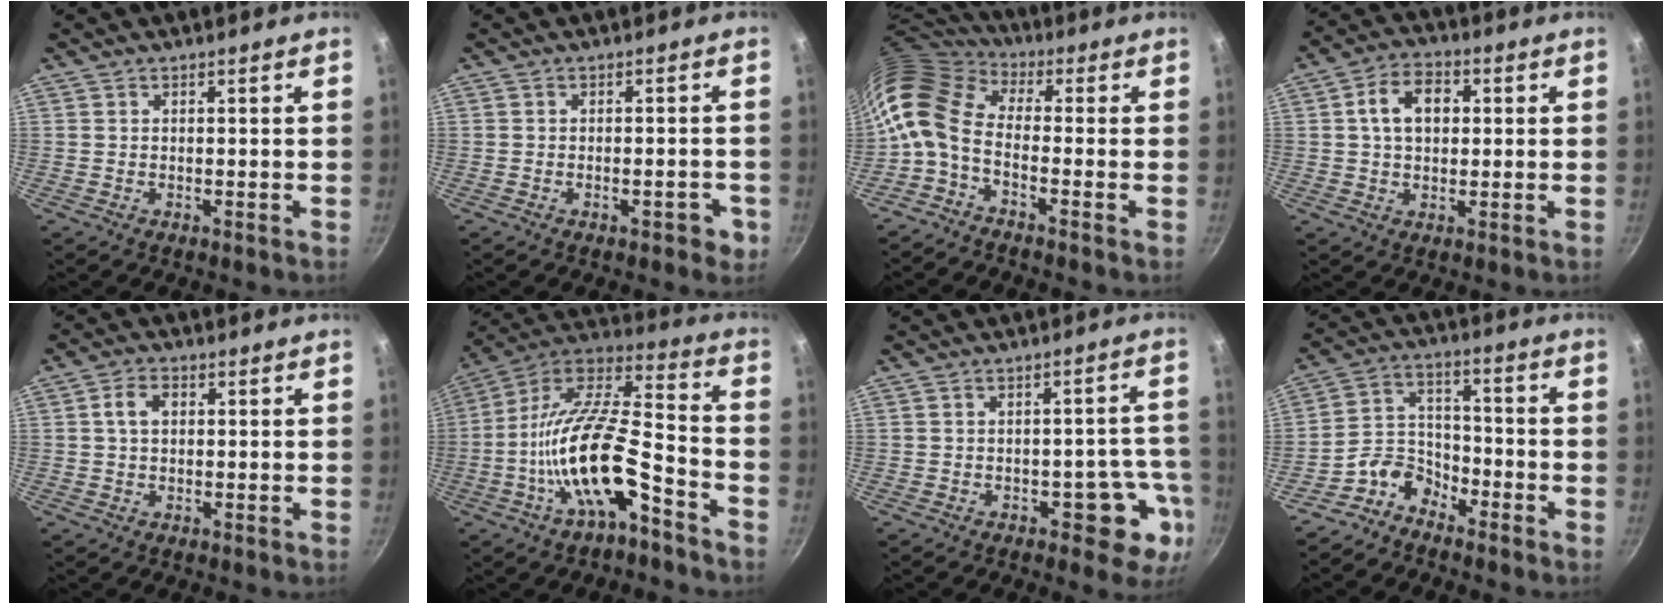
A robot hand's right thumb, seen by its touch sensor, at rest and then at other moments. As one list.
[{"total": 4.1, "force": [-1.7, 1.7, 3.3], "torque": [-0.026, 0.008, -0.021]}, {"total": 12.7, "force": [-1.8, 7.8, 9.8], "torque": [-0.199, 0.026, -0.054]}, {"total": 8.8, "force": [1.6, 6.2, 6.1], "torque": [-0.081, 0.014, 0.018]}, {"total": 4.2, "force": [0.8, 2.9, 2.9], "torque": [-0.043, 0.010, 0.010]}, {"total": 20.3, "force": [-8.3, 7.3, 17.0], "torque": [-0.302, 0.055, -0.161]}, {"total": 8.3, "force": [-3.2, 4.9, 5.9], "torque": [-0.005, 0.037, -0.030]}, {"total": 7.2, "force": [-5.4, 4.4, 2.1], "torque": [-0.017, 0.065, -0.118]}]